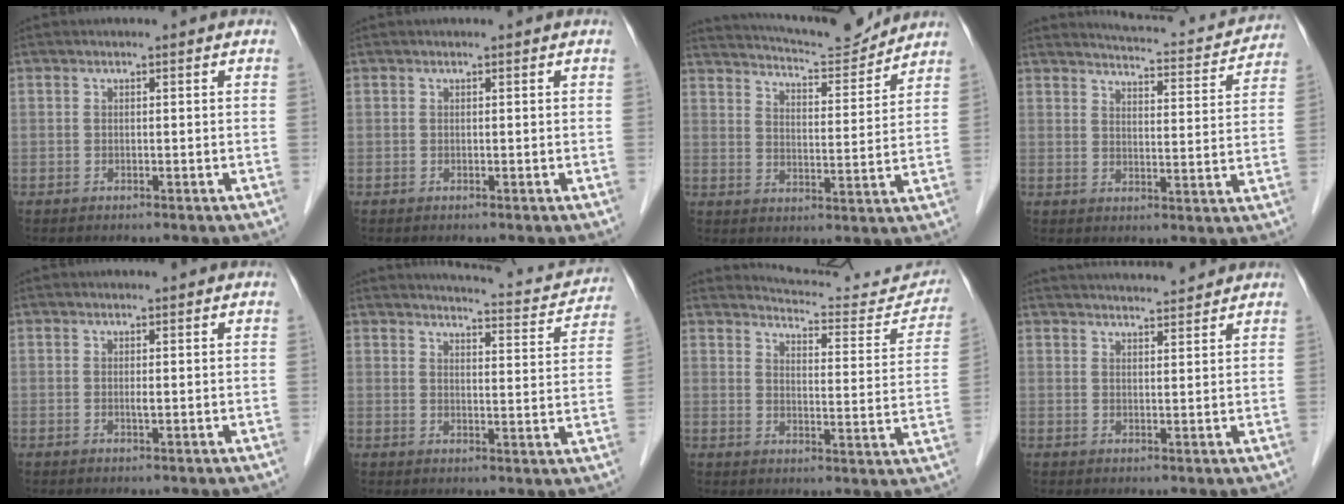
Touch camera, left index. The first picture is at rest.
{"total": 0.0}
{"total": 12.7, "force": [12.2, 0.8, 3.2], "torque": [-0.059, 0.000, 0.178]}
{"total": 13.5, "force": [13.1, 1.7, 2.8], "torque": [-0.031, -0.021, 0.147]}
{"total": 0.6, "force": [0.2, 0.0, 0.6], "torque": [-0.013, -0.001, 0.002]}
{"total": 12.5, "force": [11.9, 2.1, 2.9], "torque": [-0.024, -0.021, 0.123]}
{"total": 14.7, "force": [14.4, 2.5, 1.8], "torque": [-0.004, -0.042, 0.160]}
{"total": 6.3, "force": [6.1, 0.4, 1.6], "torque": [-0.024, 0.023, 0.078]}